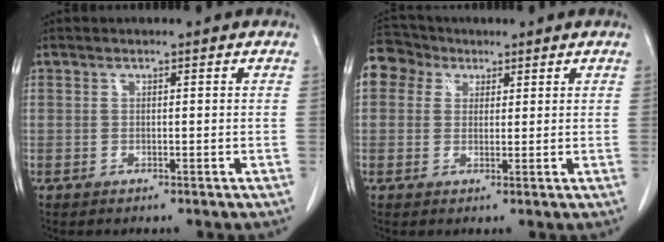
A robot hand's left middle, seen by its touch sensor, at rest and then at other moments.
{"total": 7.0, "force": [3.6, 5.8, 1.6], "torque": [-0.036, 0.036, 0.071]}